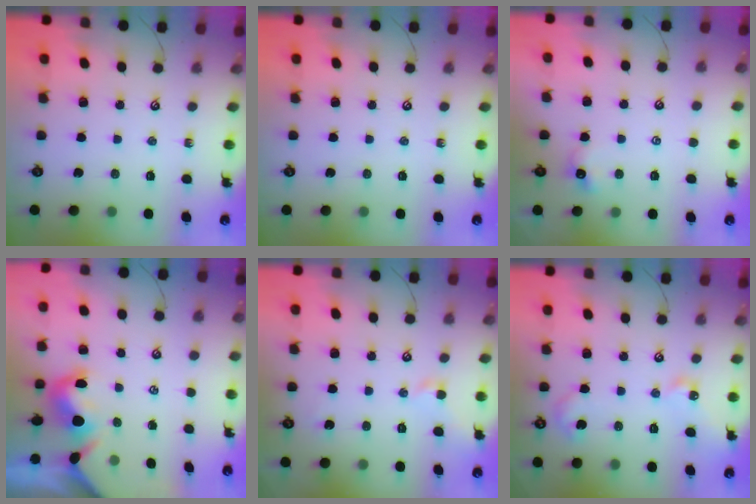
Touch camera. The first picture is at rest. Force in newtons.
{"total": 0.0}
{"total": 0.8, "press": 0.7, "slide": 0.4}
{"total": 1.5, "press": 1.2, "slide": 0.9}
{"total": 0.0}
{"total": 7.5, "press": 7.5, "slide": 0.3}